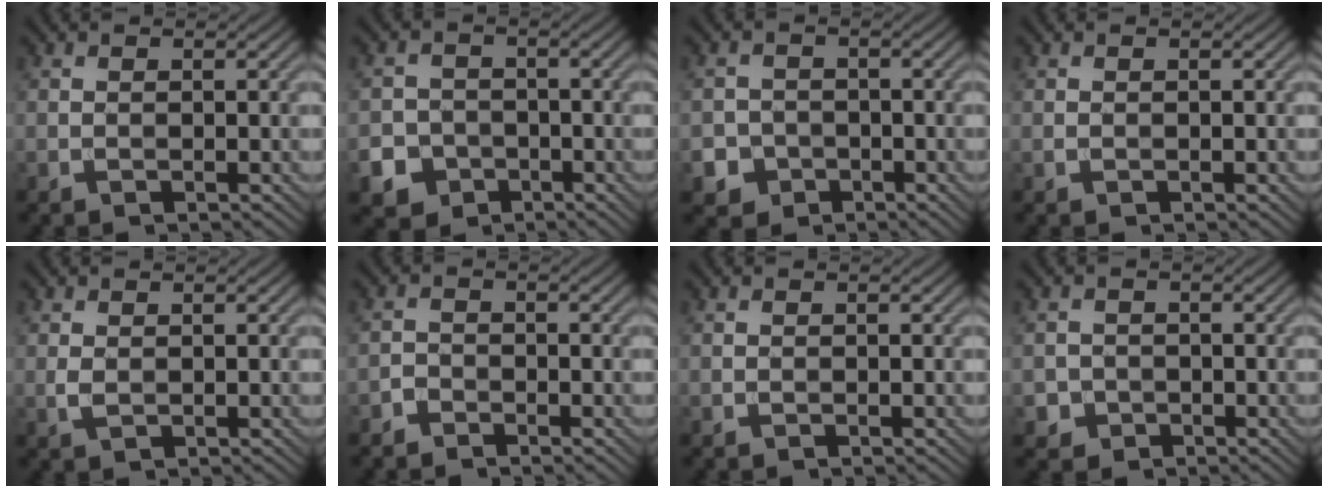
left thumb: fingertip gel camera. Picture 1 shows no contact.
{"total": 6.8, "force": [-3.6, 5.6, 1.3], "torque": [-0.024, -0.017, -0.078]}
{"total": 4.0, "force": [-2.0, 3.4, 0.7], "torque": [0.000, -0.005, -0.047]}
{"total": 0.0}
{"total": 1.2, "force": [0.2, 0.7, 0.9], "torque": [-0.026, -0.001, 0.006]}
{"total": 1.6, "force": [-1.3, 0.8, 0.3], "torque": [-0.003, 0.003, -0.033]}
{"total": 0.0}
{"total": 2.1, "force": [-0.9, 1.9, 0.3], "torque": [0.000, -0.003, -0.019]}